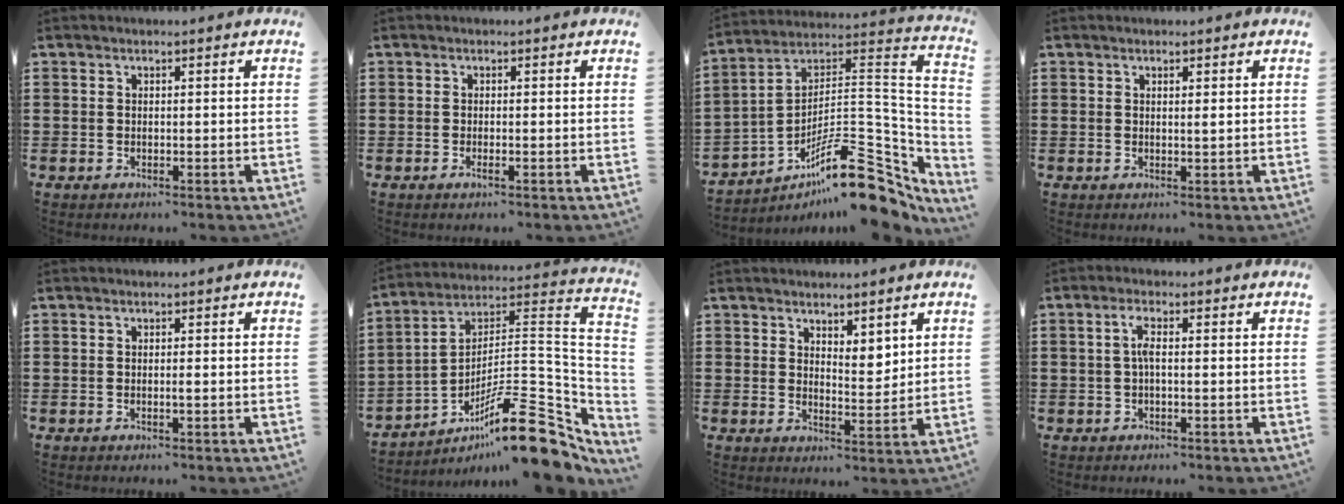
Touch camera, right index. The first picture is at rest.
{"total": 0.8, "force": [-0.4, 0.0, 0.7], "torque": [-0.012, -0.005, -0.008]}
{"total": 16.5, "force": [-10.6, 5.1, 11.7], "torque": [-0.166, 0.027, -0.186]}
{"total": 0.7, "force": [0.3, 0.0, 0.7], "torque": [-0.014, -0.001, 0.007]}
{"total": 0.7, "force": [-0.2, 0.0, 0.6], "torque": [-0.012, -0.003, -0.003]}
{"total": 17.2, "force": [-10.7, 3.7, 12.9], "torque": [-0.190, 0.030, -0.184]}
{"total": 3.5, "force": [2.9, 1.6, 1.1], "torque": [-0.021, -0.001, 0.053]}
{"total": 2.5, "force": [-0.2, 0.6, 2.4], "torque": [-0.047, 0.003, -0.006]}